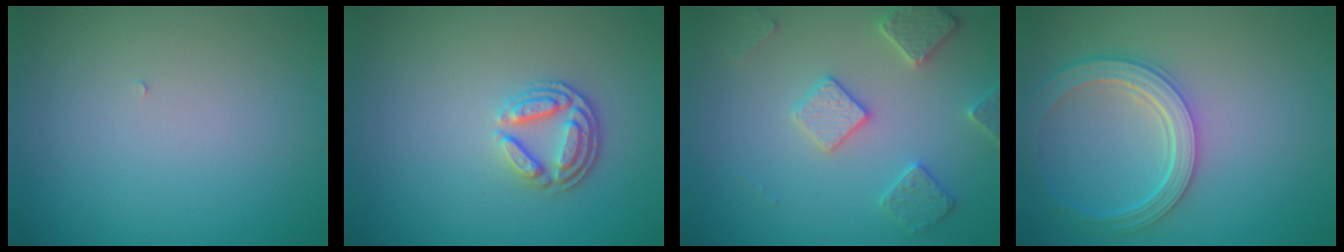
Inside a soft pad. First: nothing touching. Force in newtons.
{"total": 2.9, "press": 2.5, "slide": 1.6}
{"total": 3.5, "press": 3.3, "slide": 1.2}
{"total": 4.5, "press": 4.0, "slide": 2.0}